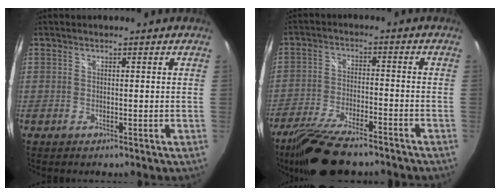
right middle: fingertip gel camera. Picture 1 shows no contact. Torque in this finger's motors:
{"motor_torque": [0.96, -1.18, 0.64, 0.21]}